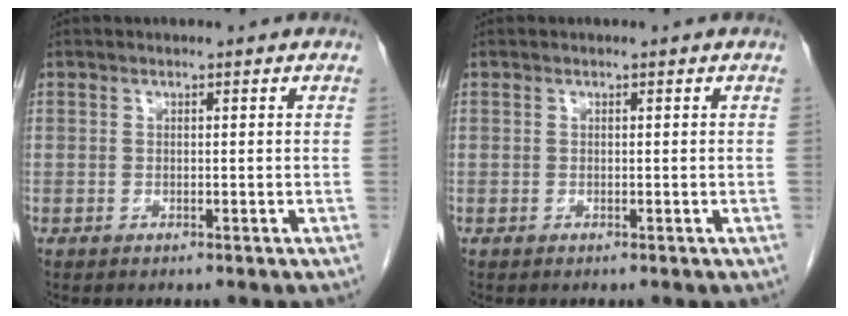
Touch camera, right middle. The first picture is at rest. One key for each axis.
{"total": 0.0}